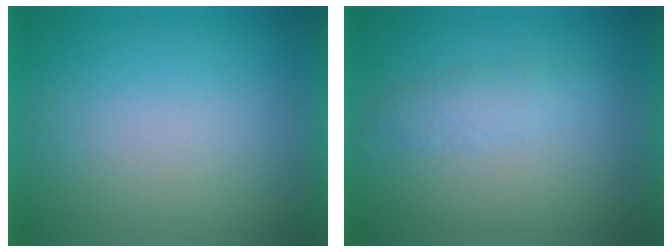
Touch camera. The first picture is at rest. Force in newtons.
{"total": 2.5}